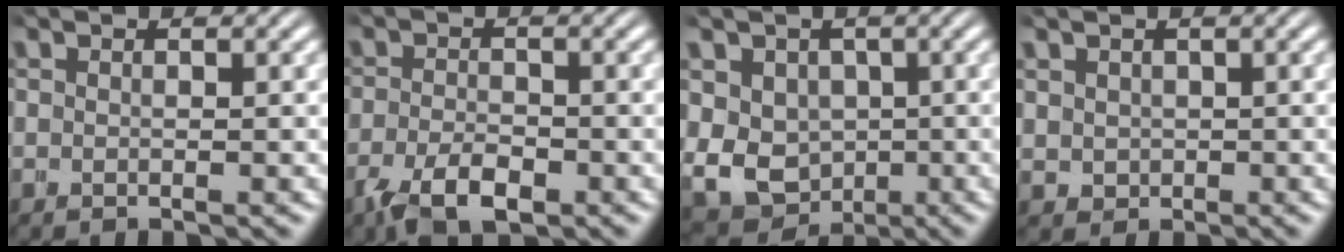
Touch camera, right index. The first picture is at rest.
{"total": 3.9, "force": [-2.9, 1.9, 1.9], "torque": [-0.042, -0.025, -0.030]}
{"total": 10.4, "force": [-2.7, 9.7, 2.5], "torque": [-0.092, -0.064, -0.022]}
{"total": 1.2, "force": [0.2, 1.0, -0.7], "torque": [-0.004, -0.016, 0.026]}